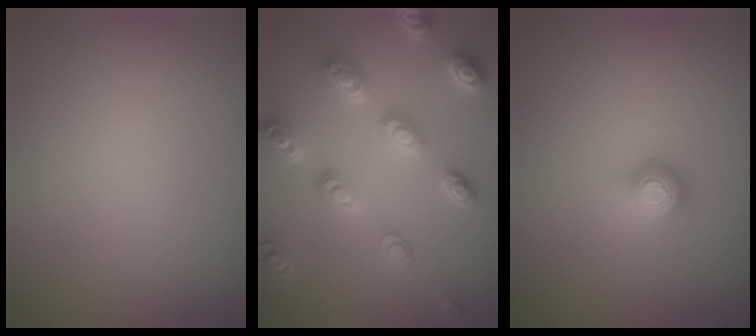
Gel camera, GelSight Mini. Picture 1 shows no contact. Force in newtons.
{"total": 5.3, "press": 5.1, "slide": 1.2}
{"total": 2.2, "press": 1.5, "slide": 1.6}